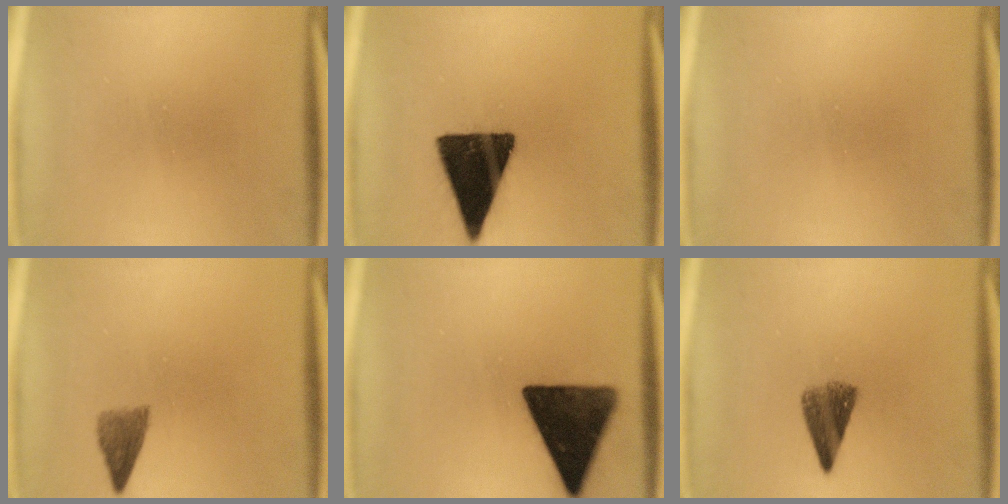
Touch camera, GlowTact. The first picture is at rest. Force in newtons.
{"total": 16.8}
{"total": 0.0}
{"total": 3.0}
{"total": 14.0}
{"total": 5.2}